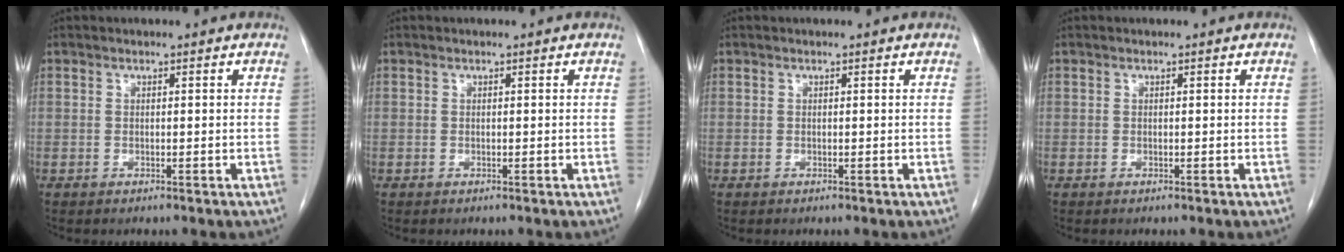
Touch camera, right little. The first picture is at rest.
{"total": 0.0}
{"total": 0.0}
{"total": 0.0}